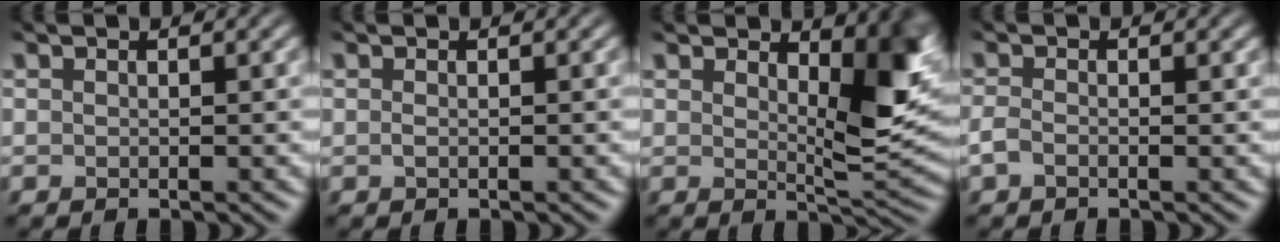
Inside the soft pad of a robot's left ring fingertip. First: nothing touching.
{"total": 0.7, "force": [0.2, 0.3, 0.6], "torque": [-0.002, -0.006, -0.003]}
{"total": 8.0, "force": [3.4, 3.0, 6.6], "torque": [-0.089, -0.002, 0.058]}
{"total": 1.3, "force": [-0.9, 0.5, 0.8], "torque": [-0.021, 0.001, -0.016]}